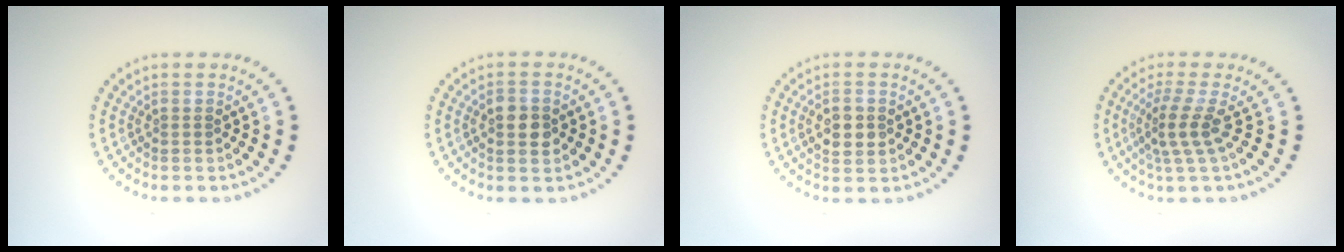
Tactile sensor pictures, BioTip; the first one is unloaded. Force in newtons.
{"total": 2.5, "press": 2.5, "slide": 0.1}
{"total": 2.3, "press": 2.3, "slide": 0.2}
{"total": 2.9, "press": 2.0, "slide": 2.1}